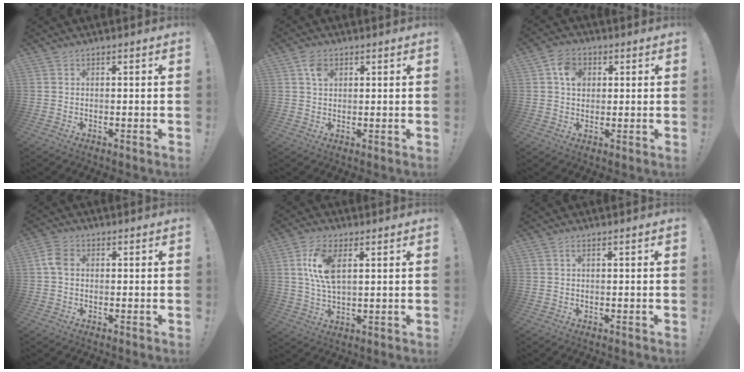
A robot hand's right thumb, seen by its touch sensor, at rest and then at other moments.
{"total": 4.3, "force": [1.8, 3.0, 2.5], "torque": [-0.037, -0.001, 0.032]}
{"total": 7.1, "force": [2.0, 5.5, 3.9], "torque": [-0.052, 0.002, 0.036]}
{"total": 4.8, "force": [0.4, 3.4, 3.4], "torque": [-0.062, 0.008, 0.010]}
{"total": 10.4, "force": [3.2, 5.0, 8.6], "torque": [-0.177, -0.008, 0.052]}
{"total": 1.1, "force": [0.1, 0.0, 1.1], "torque": [-0.017, -0.002, 0.000]}